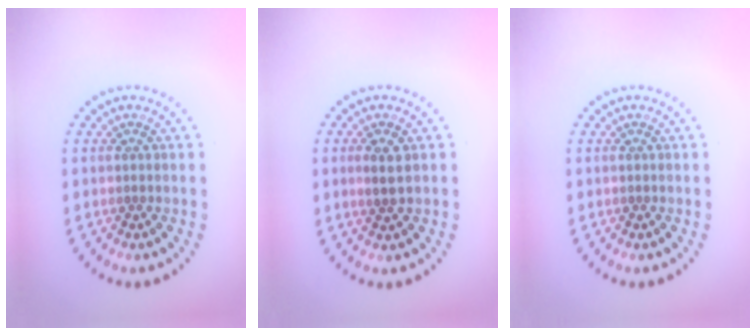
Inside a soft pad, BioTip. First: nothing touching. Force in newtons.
{"total": 1.9, "press": 1.7, "slide": 0.7}
{"total": 0.0}